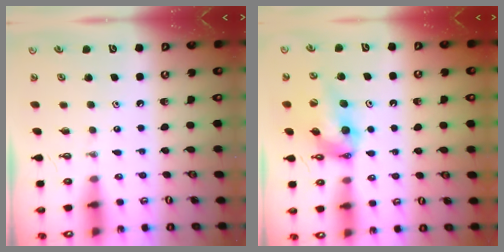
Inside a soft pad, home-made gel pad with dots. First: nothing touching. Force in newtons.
{"total": 10.8, "press": 10.7, "slide": 1.5}